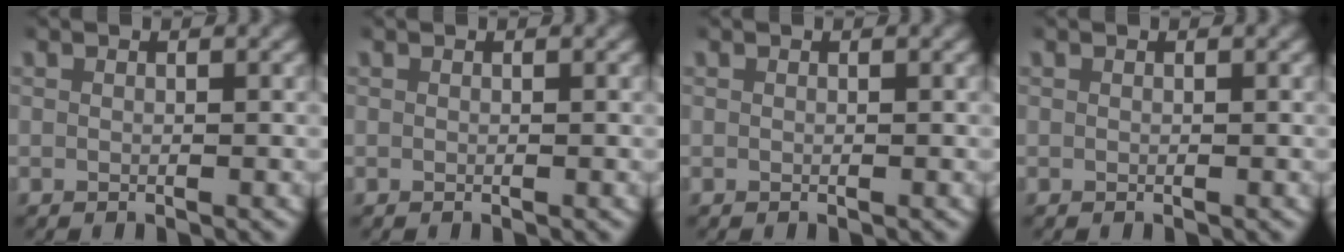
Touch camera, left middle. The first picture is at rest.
{"total": 0.0}
{"total": 0.0}
{"total": 0.0}